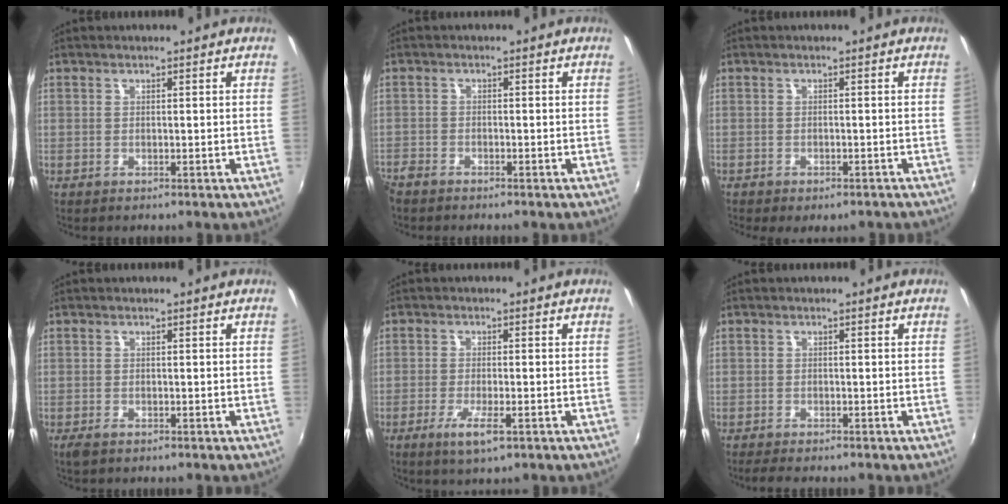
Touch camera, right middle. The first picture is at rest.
{"total": 3.0, "force": [-2.7, 1.1, 0.8], "torque": [-0.027, -0.012, -0.055]}
{"total": 3.9, "force": [-3.0, 1.5, 2.1], "torque": [-0.044, -0.020, -0.039]}
{"total": 1.5, "force": [-1.0, 0.7, 0.9], "torque": [-0.019, -0.006, -0.018]}
{"total": 5.1, "force": [-2.5, 1.0, 4.3], "torque": [-0.091, -0.014, -0.046]}
{"total": 2.8, "force": [-2.4, 0.8, 1.3], "torque": [-0.033, -0.014, -0.044]}